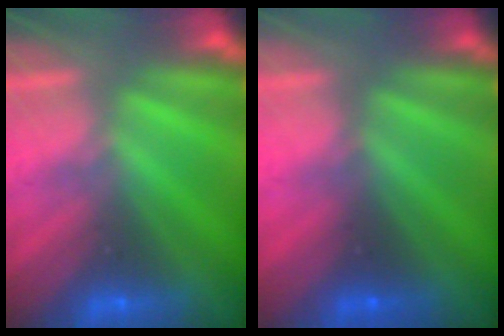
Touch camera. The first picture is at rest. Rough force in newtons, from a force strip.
{"total": 3.1}